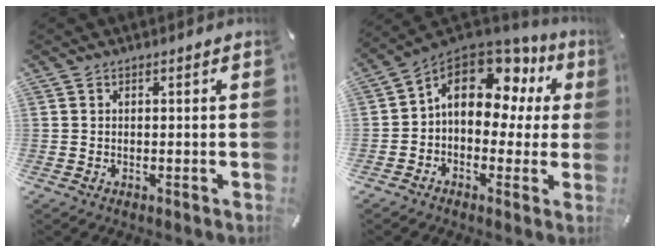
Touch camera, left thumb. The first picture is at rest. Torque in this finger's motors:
{"motor_torque": [2.16, 2.84, 0.56, -0.17, 0.16]}